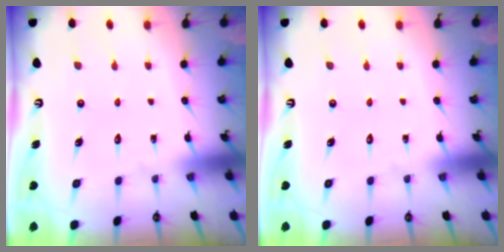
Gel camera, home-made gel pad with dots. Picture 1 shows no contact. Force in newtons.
{"total": 0.0}